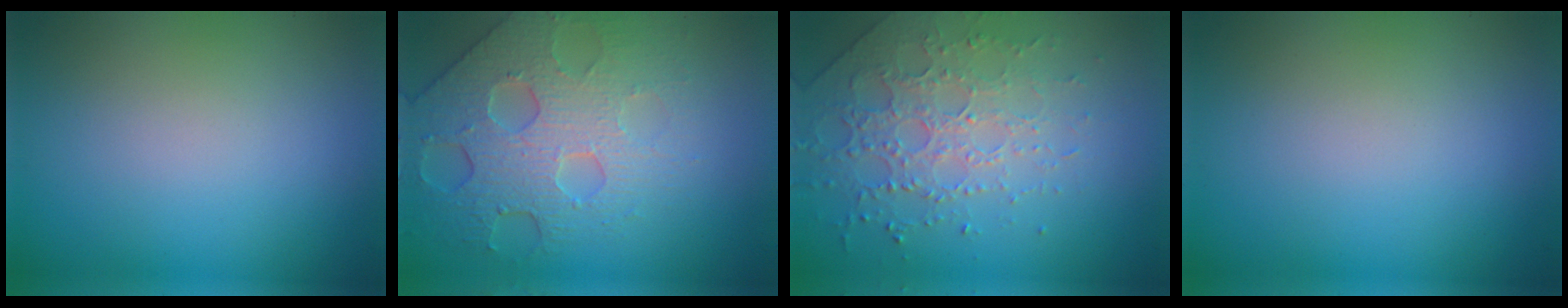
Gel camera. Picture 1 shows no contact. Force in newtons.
{"total": 6.3, "press": 5.1, "slide": 3.8}
{"total": 3.7, "press": 3.5, "slide": 1.1}
{"total": 0.0}